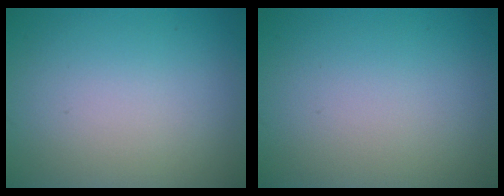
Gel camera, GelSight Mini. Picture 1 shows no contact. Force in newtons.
{"total": 0.0}